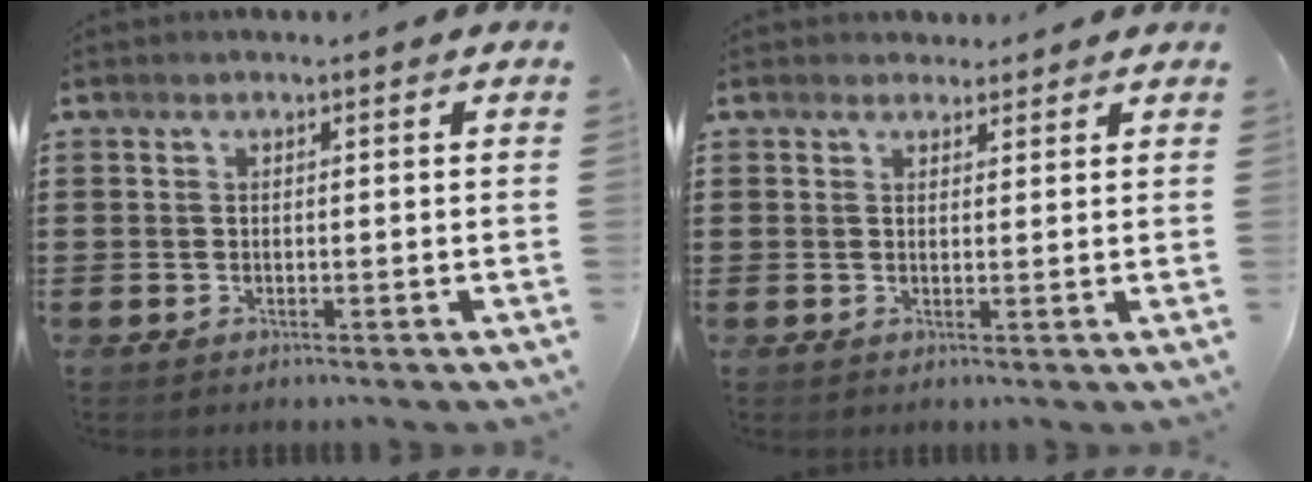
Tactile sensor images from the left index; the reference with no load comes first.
{"total": 2.0, "force": [1.8, 0.9, 0.1], "torque": [0.001, 0.002, 0.033]}